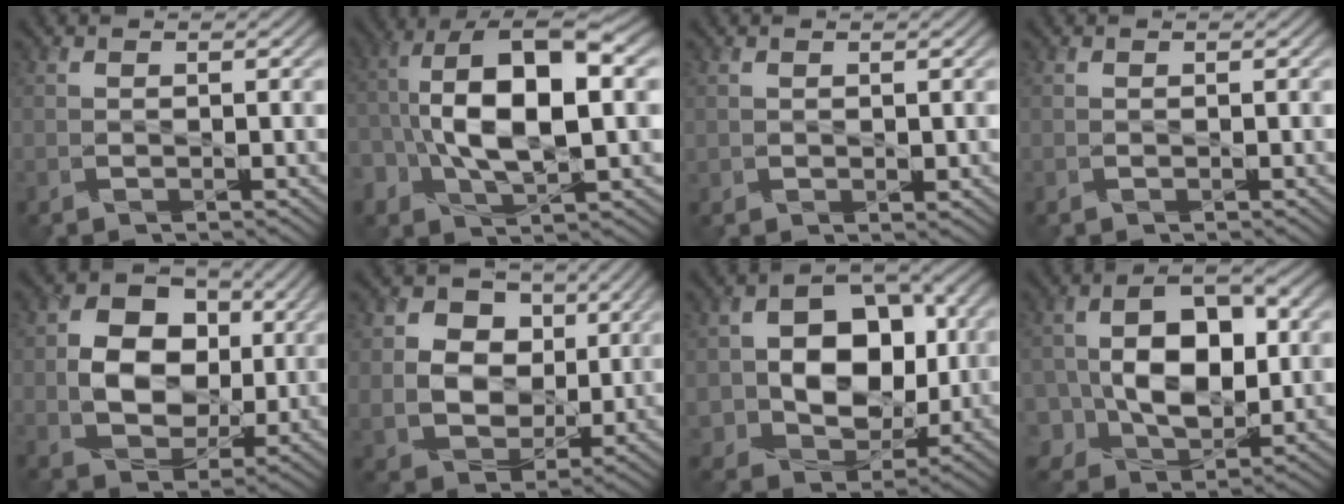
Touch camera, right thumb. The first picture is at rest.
{"total": 13.7, "force": [-0.2, 6.8, 11.9], "torque": [-0.229, 0.007, -0.005]}
{"total": 1.0, "force": [0.5, 0.8, 0.4], "torque": [-0.010, -0.007, 0.015]}
{"total": 0.0}
{"total": 9.8, "force": [1.2, 7.6, 6.1], "torque": [-0.125, -0.001, 0.012]}
{"total": 11.8, "force": [3.3, 9.3, 6.4], "torque": [-0.164, 0.011, 0.063]}
{"total": 12.9, "force": [0.2, 9.7, 8.4], "torque": [-0.143, -0.008, 0.002]}
{"total": 11.8, "force": [0.9, 8.0, 8.6], "torque": [-0.152, -0.003, 0.015]}